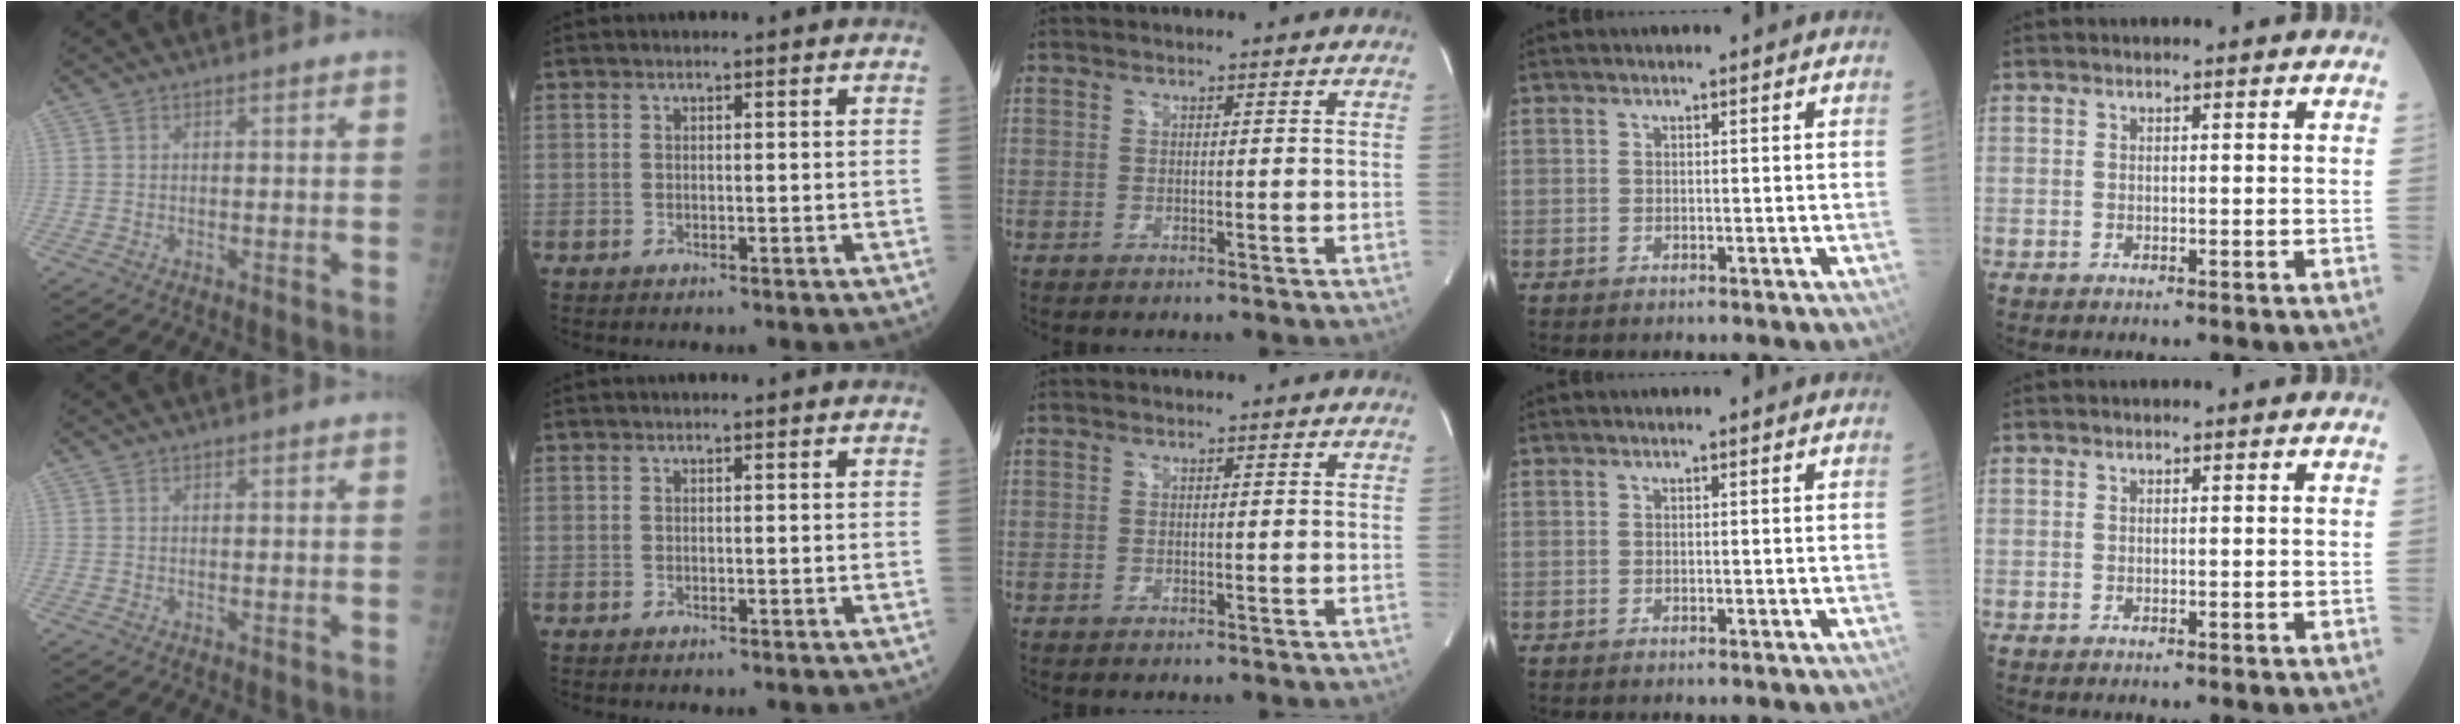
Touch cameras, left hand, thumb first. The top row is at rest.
{}